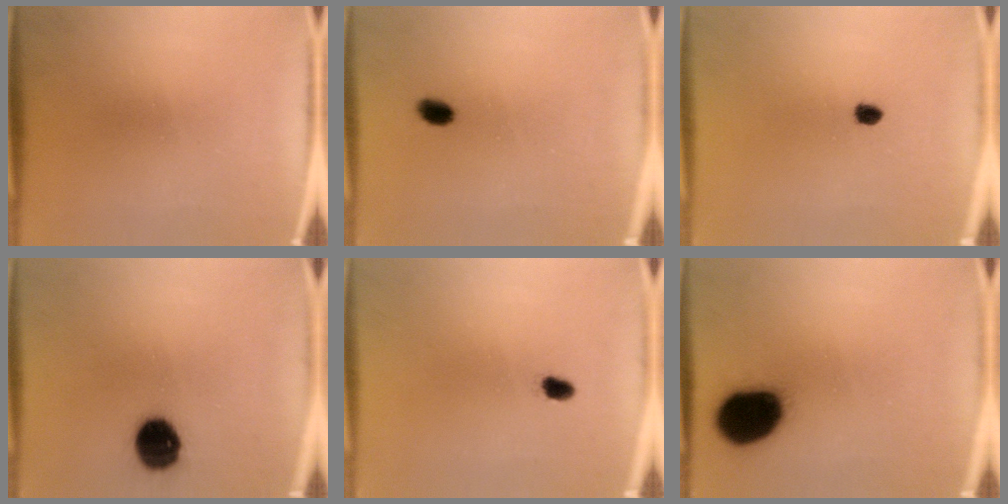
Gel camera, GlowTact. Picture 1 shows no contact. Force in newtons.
{"total": 2.4}
{"total": 1.7}
{"total": 10.7}
{"total": 1.8}
{"total": 17.0}